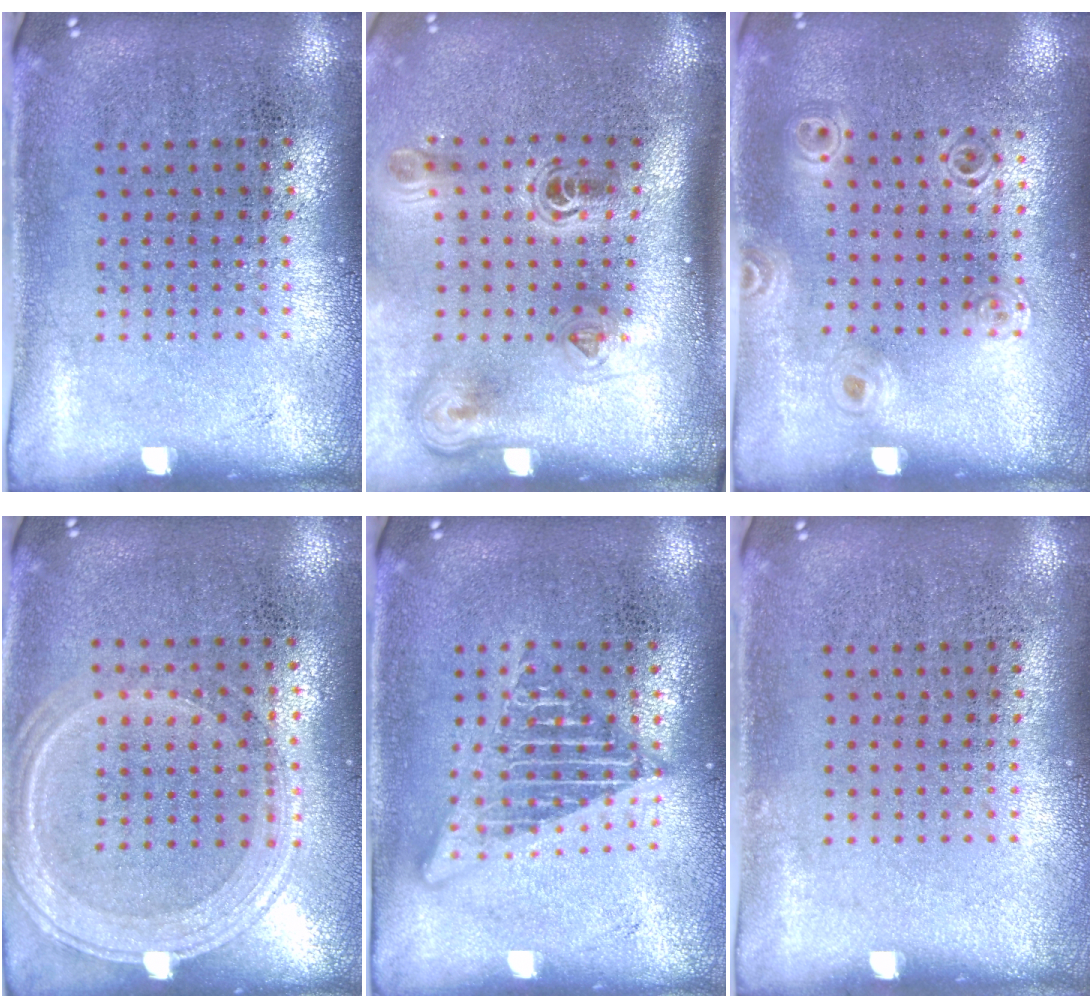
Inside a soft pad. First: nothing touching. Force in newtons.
{"total": 2.3, "press": 1.5, "slide": 1.7}
{"total": 1.0, "press": 1.0, "slide": 0.0}
{"total": 1.2, "press": 1.2, "slide": 0.4}
{"total": 2.4, "press": 2.4, "slide": 0.2}
{"total": 0.0}